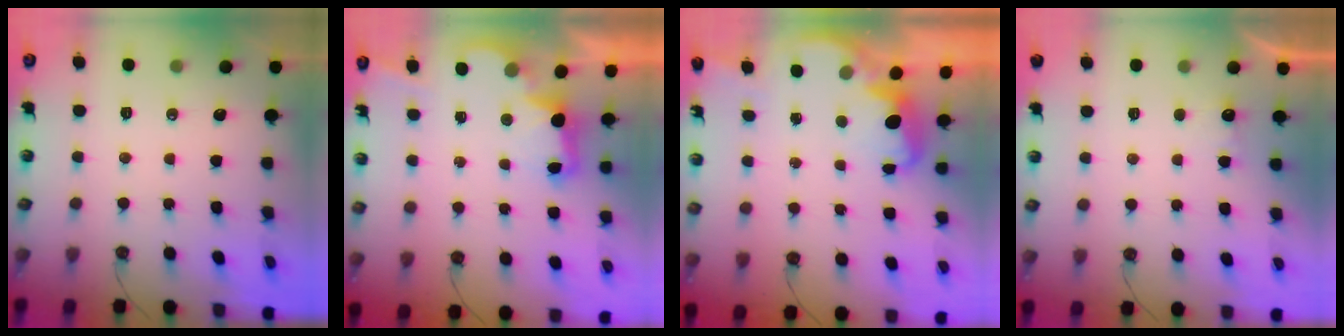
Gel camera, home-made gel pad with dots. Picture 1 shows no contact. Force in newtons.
{"total": 3.0, "press": 3.0, "slide": 0.6}
{"total": 2.9, "press": 2.9, "slide": 0.6}
{"total": 1.0, "press": 0.7, "slide": 0.8}